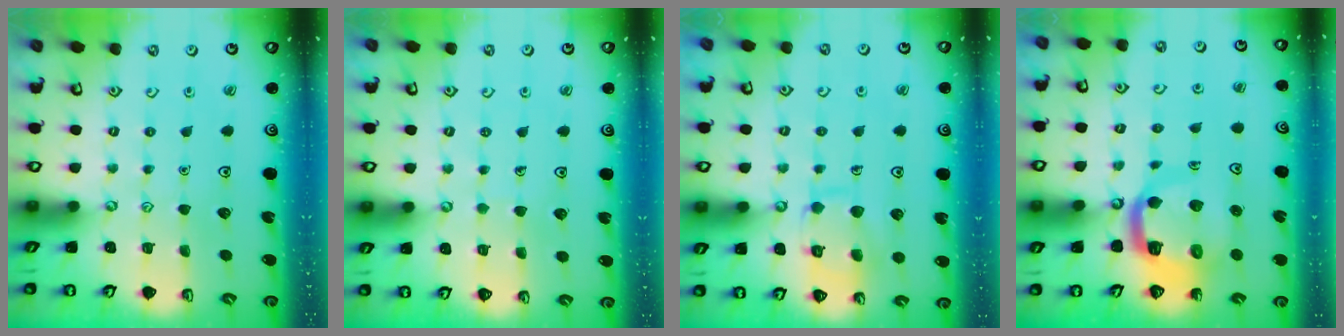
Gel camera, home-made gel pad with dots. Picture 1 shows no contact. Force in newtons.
{"total": 2.5, "press": 2.5, "slide": 0.2}
{"total": 10.9, "press": 10.9, "slide": 0.5}
{"total": 11.0, "press": 10.9, "slide": 1.3}